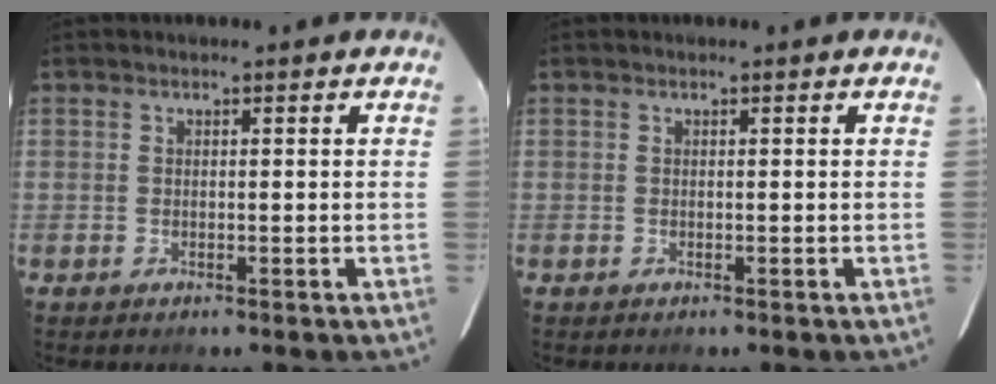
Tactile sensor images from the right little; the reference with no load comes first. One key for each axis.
{"total": 0.0}